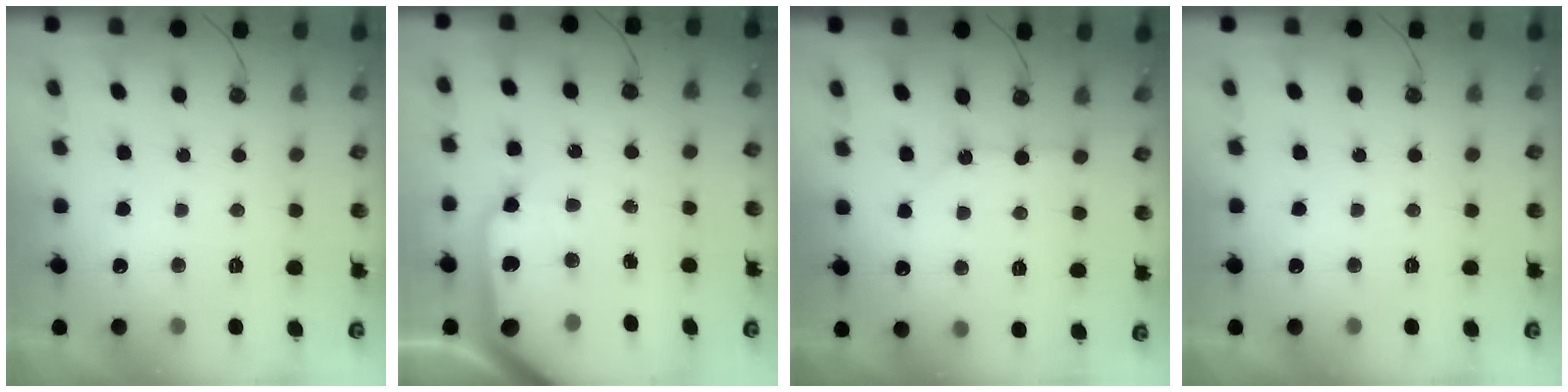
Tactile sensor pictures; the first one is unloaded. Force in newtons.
{"total": 13.9, "press": 13.9, "slide": 1.2}
{"total": 1.2, "press": 1.2, "slide": 0.2}
{"total": 0.0}